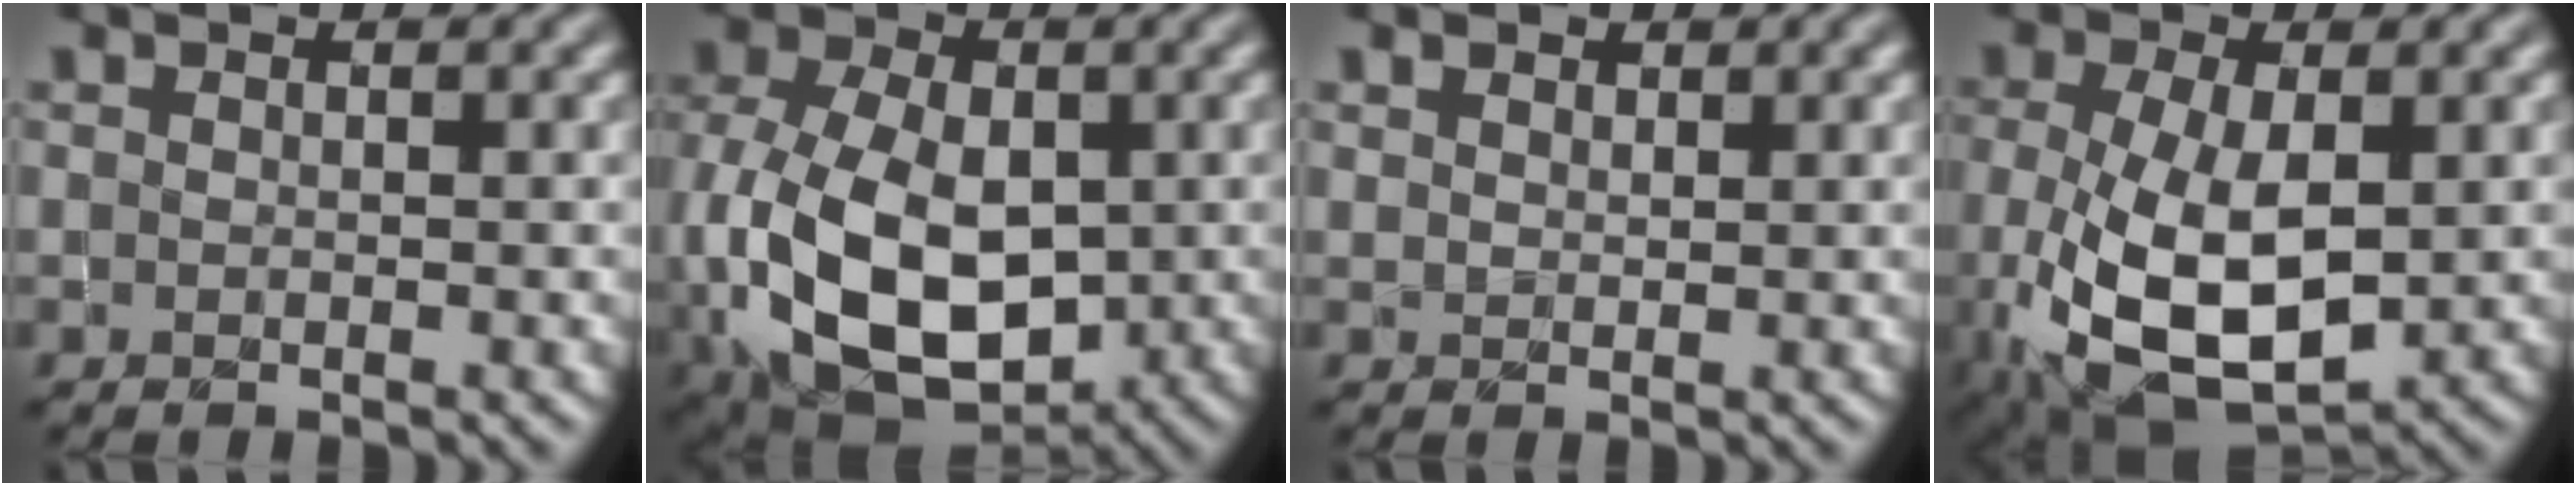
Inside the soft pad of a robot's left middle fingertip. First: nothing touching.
{"total": 14.4, "force": [-2.3, 9.3, 10.7], "torque": [-0.226, -0.036, -0.030]}
{"total": 1.3, "force": [0.9, 0.8, 0.5], "torque": [-0.011, 0.002, 0.016]}
{"total": 9.9, "force": [-1.6, 5.2, 8.3], "torque": [-0.187, -0.023, -0.024]}